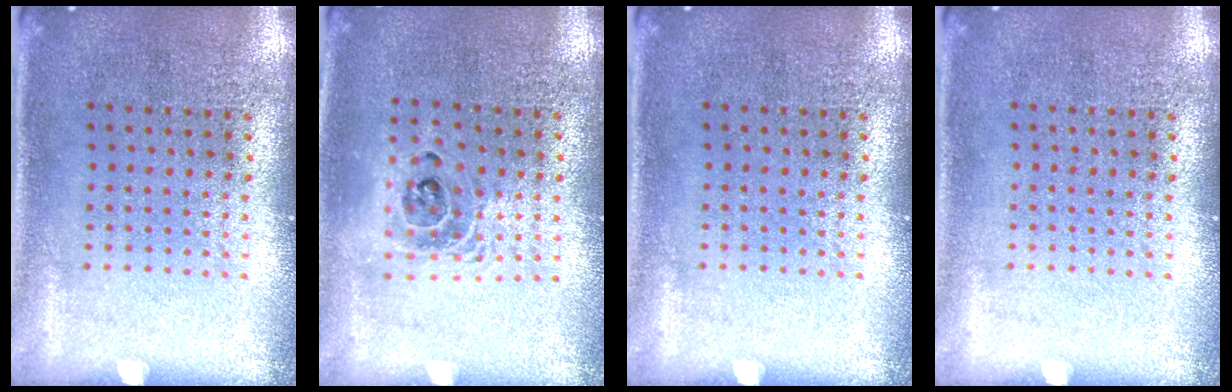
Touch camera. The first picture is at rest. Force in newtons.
{"total": 1.5, "press": 1.3, "slide": 0.7}
{"total": 0.0}
{"total": 0.0}